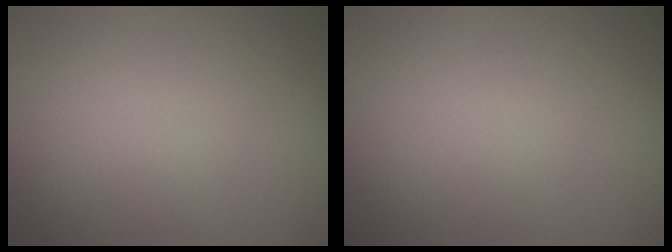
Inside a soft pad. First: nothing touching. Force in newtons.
{"total": 0.0}